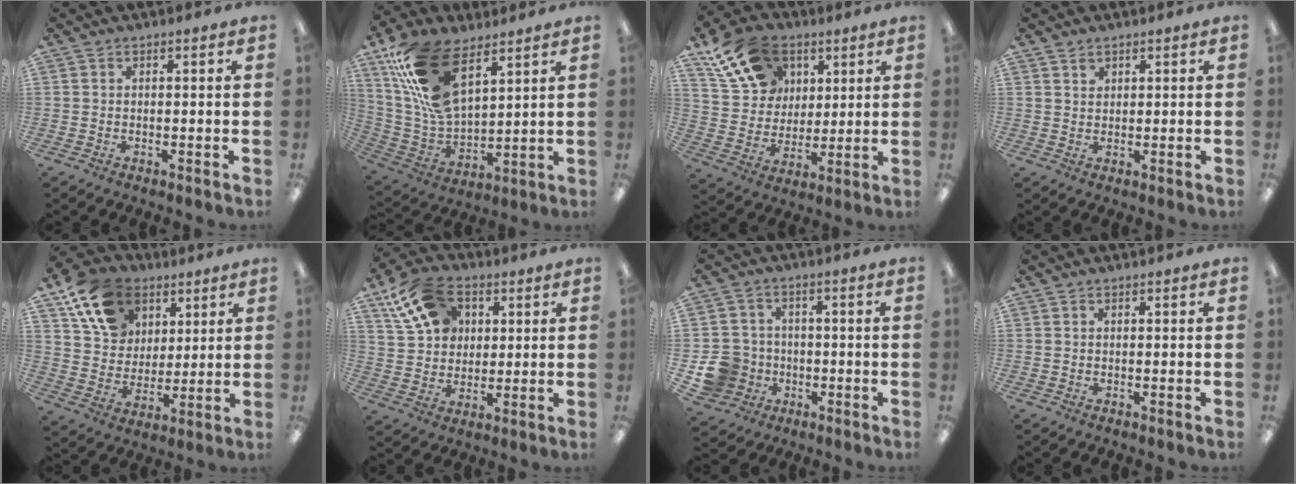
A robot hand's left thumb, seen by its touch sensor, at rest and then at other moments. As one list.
[{"total": 21.6, "force": [10.9, 11.9, 14.3], "torque": [-0.306, -0.033, 0.201]}, {"total": 18.6, "force": [10.4, 13.2, 8.0], "torque": [-0.149, -0.039, 0.202]}, {"total": 1.9, "force": [1.4, 1.1, 0.5], "torque": [-0.004, -0.005, 0.026]}, {"total": 16.9, "force": [9.6, 12.1, 6.8], "torque": [-0.128, -0.038, 0.189]}, {"total": 15.6, "force": [7.8, 11.2, 7.5], "torque": [-0.136, -0.019, 0.152]}, {"total": 9.9, "force": [-2.9, 9.0, 2.7], "torque": [-0.075, 0.030, -0.044]}, {"total": 0.0}]